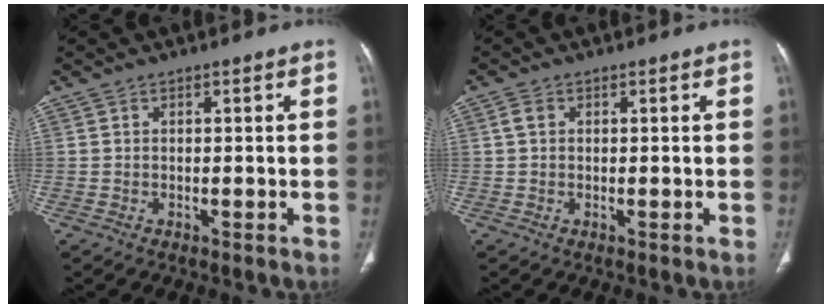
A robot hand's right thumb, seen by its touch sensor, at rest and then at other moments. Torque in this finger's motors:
{"motor_torque": [-0.59, 0.03, 0.33, -0.23, 0.09]}